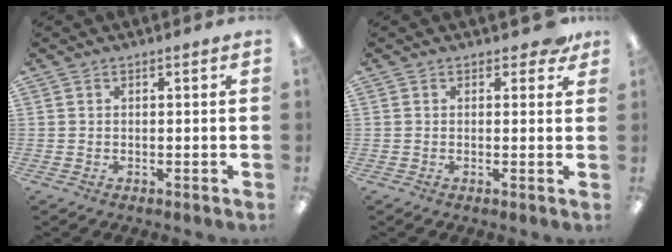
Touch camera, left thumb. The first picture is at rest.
{"total": 2.7, "force": [1.4, 1.6, 1.6], "torque": [-0.010, -0.004, 0.021]}